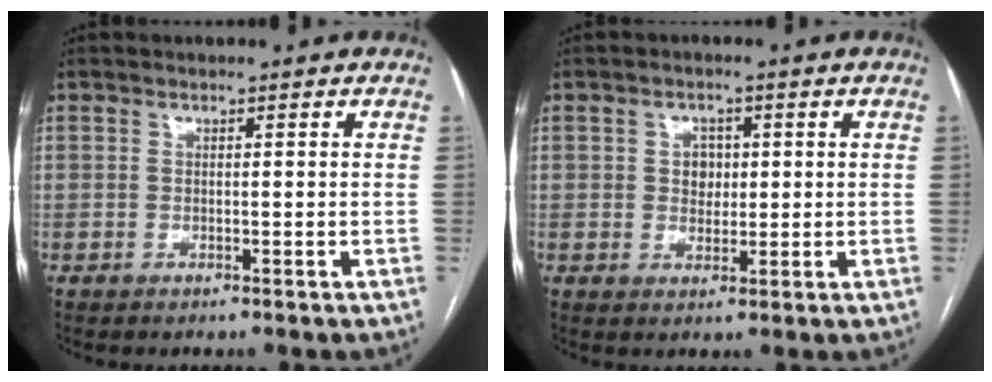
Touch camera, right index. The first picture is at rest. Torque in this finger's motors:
{"motor_torque": [0.05, -0.04, 0.03, 0.01]}